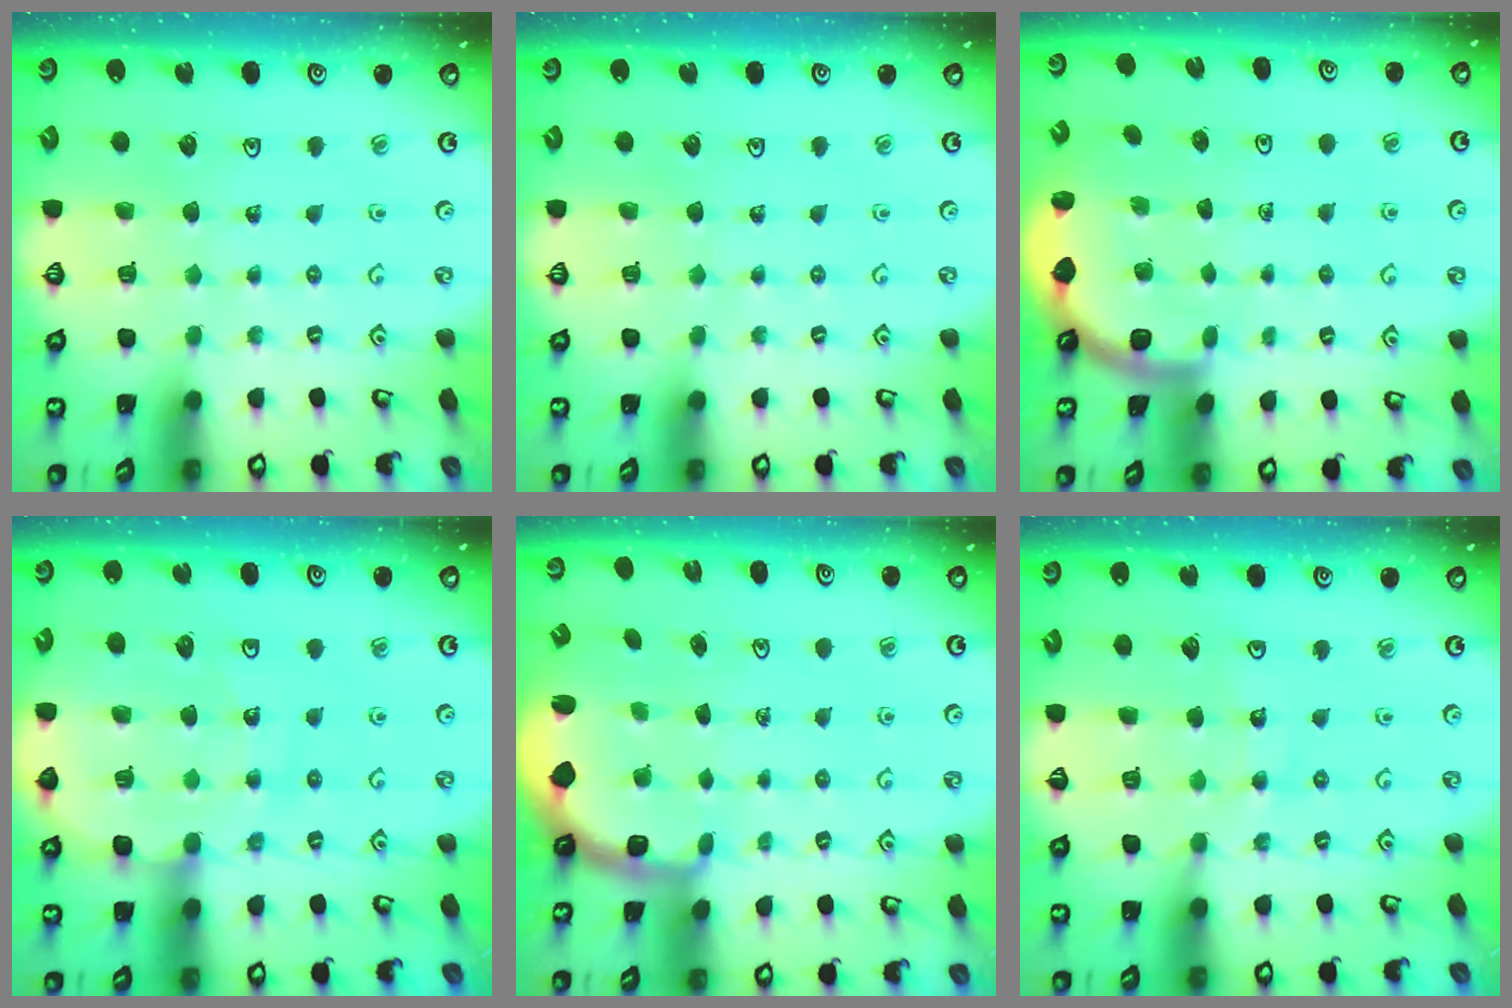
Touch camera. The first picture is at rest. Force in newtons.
{"total": 0.0}
{"total": 1.6, "press": 1.6, "slide": 0.1}
{"total": 10.7, "press": 10.4, "slide": 2.1}
{"total": 2.5, "press": 1.2, "slide": 2.1}
{"total": 8.7, "press": 8.6, "slide": 1.1}